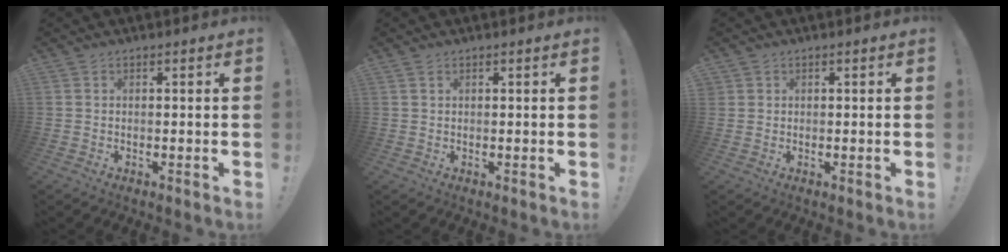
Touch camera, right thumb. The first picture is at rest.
{"total": 0.7, "force": [0.5, 0.4, 0.3], "torque": [-0.005, -0.001, 0.009]}
{"total": 0.6, "force": [0.5, 0.3, 0.1], "torque": [-0.007, 0.001, 0.010]}